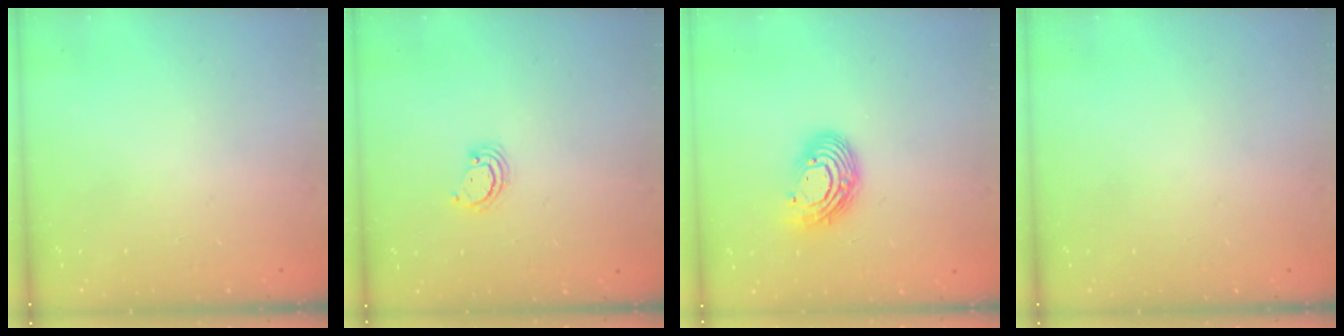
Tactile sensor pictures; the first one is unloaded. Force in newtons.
{"total": 2.6, "press": 2.6, "slide": 0.3}
{"total": 11.9, "press": 11.9, "slide": 1.0}
{"total": 0.0}